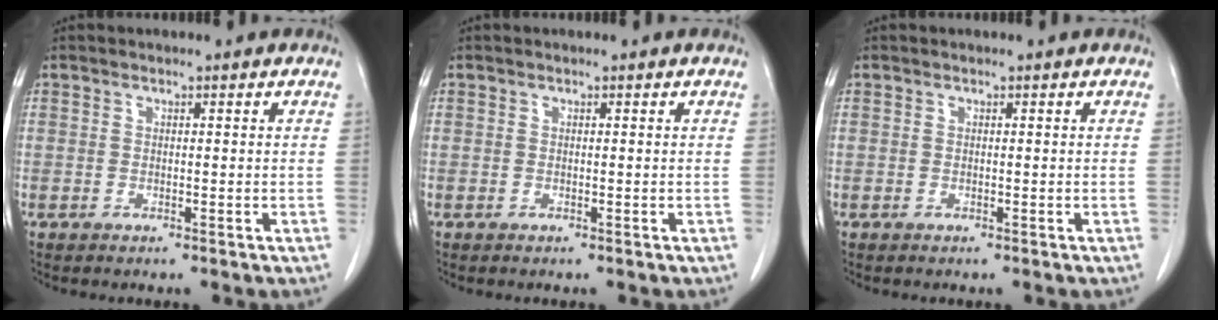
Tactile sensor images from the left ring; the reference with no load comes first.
{"total": 0.0}
{"total": 0.0}